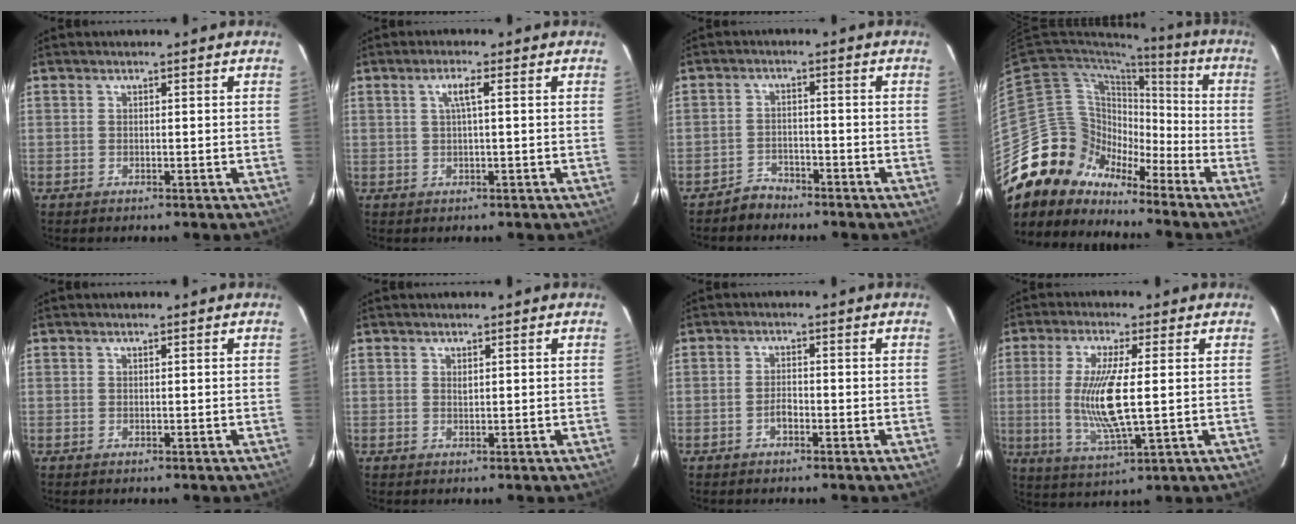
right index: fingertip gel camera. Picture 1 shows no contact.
{"total": 2.6, "force": [0.5, -0.1, 2.5], "torque": [-0.047, 0.003, 0.007]}
{"total": 3.5, "force": [-3.0, 1.7, -0.1], "torque": [-0.005, 0.011, -0.054]}
{"total": 13.8, "force": [-10.4, 9.0, 1.5], "torque": [-0.043, 0.044, -0.187]}
{"total": 0.0}
{"total": 0.5, "force": [0.4, 0.2, 0.3], "torque": [-0.004, 0.001, 0.007]}
{"total": 1.9, "force": [-1.1, 1.0, 1.2], "torque": [-0.026, 0.005, -0.022]}
{"total": 11.3, "force": [0.1, 1.8, 11.1], "torque": [-0.220, -0.013, 0.006]}